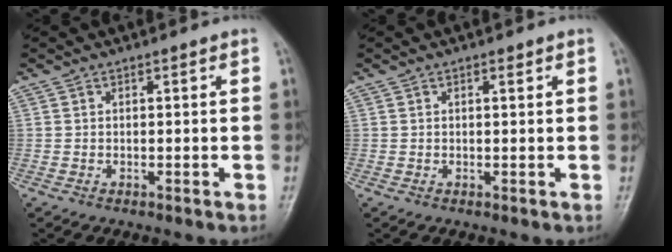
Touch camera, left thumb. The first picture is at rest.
{"total": 1.0, "force": [0.5, 0.4, 0.7], "torque": [-0.011, 0.000, 0.007]}